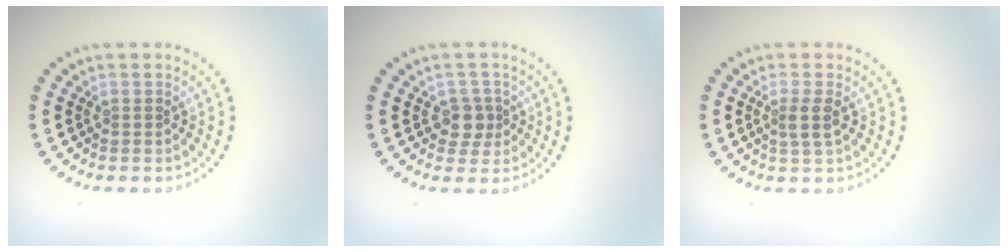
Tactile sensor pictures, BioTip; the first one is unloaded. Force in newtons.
{"total": 2.1, "press": 1.9, "slide": 1.0}
{"total": 1.7, "press": 1.4, "slide": 0.9}